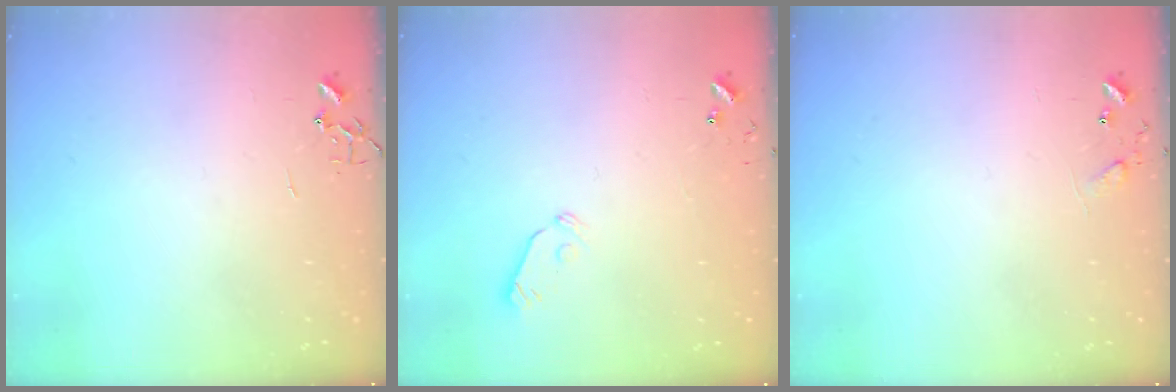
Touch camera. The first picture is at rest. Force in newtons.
{"total": 5.9, "press": 5.9, "slide": 0.5}
{"total": 8.0, "press": 8.0, "slide": 0.4}